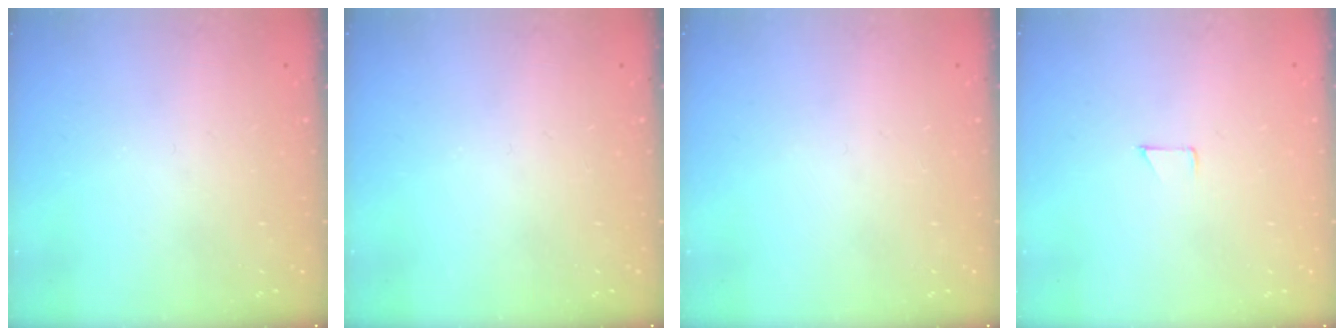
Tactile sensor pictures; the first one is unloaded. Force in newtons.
{"total": 0.0}
{"total": 0.0}
{"total": 3.2, "press": 3.2, "slide": 0.3}